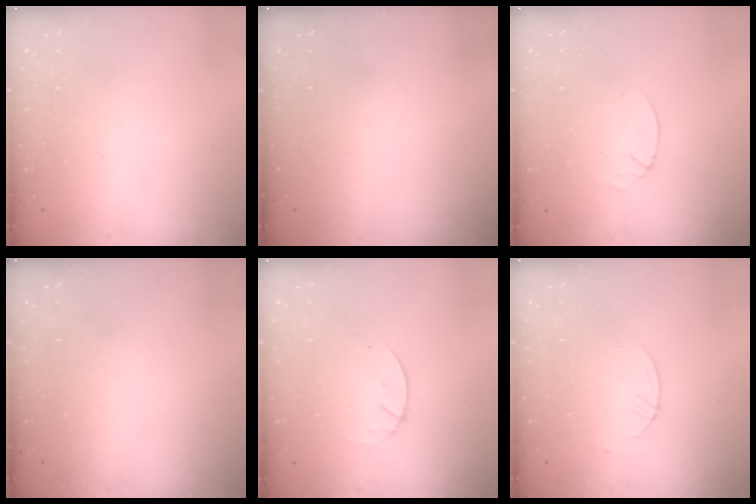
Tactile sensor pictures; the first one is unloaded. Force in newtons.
{"total": 0.0}
{"total": 2.1, "press": 2.1, "slide": 0.2}
{"total": 0.0}
{"total": 1.8, "press": 1.8, "slide": 0.2}
{"total": 0.8, "press": 0.8, "slide": 0.2}